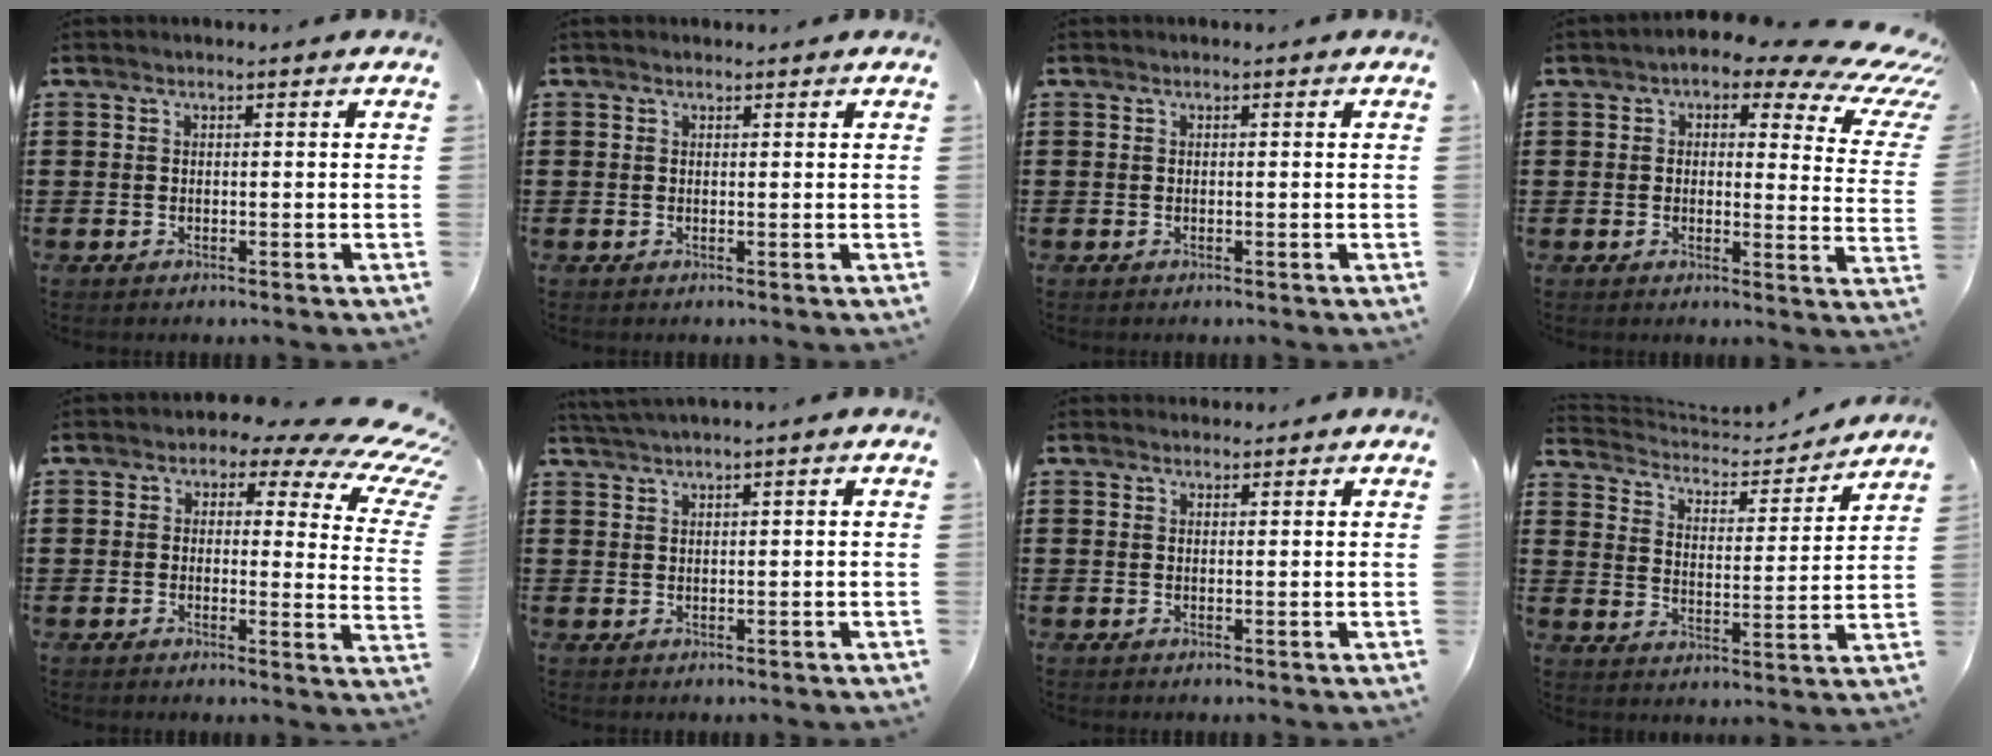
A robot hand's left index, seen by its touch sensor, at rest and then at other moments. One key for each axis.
{"total": 0.5, "fx": 0.3, "fy": 0.4, "fz": 0.0, "tx": -0.001, "ty": 0.003, "tz": 0.006}
{"total": 0.0}
{"total": 5.6, "fx": 3.5, "fy": 2.7, "fz": 3.3, "tx": -0.058, "ty": -0.017, "tz": 0.051}
{"total": 5.1, "fx": 3.0, "fy": 3.0, "fz": 2.9, "tx": -0.050, "ty": -0.017, "tz": 0.043}
{"total": 1.5, "fx": 1.3, "fy": -0.3, "fz": 0.5, "tx": -0.012, "ty": -0.001, "tz": 0.027}
{"total": 1.2, "fx": 1.1, "fy": 0.4, "fz": 0.0, "tx": -0.002, "ty": 0.001, "tz": 0.023}
{"total": 4.3, "fx": 4.1, "fy": 1.0, "fz": 1.0, "tx": -0.046, "ty": -0.030, "tz": 0.063}